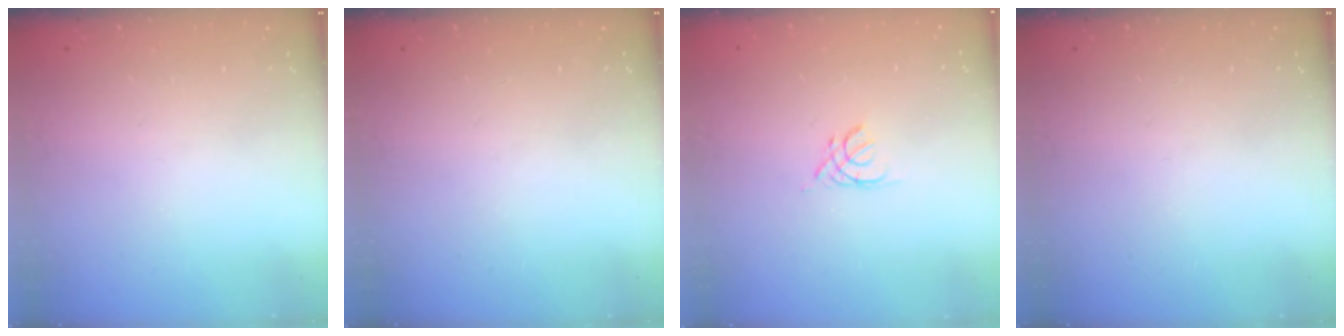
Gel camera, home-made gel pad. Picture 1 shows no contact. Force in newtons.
{"total": 0.0}
{"total": 2.5, "press": 2.5, "slide": 0.6}
{"total": 0.0}